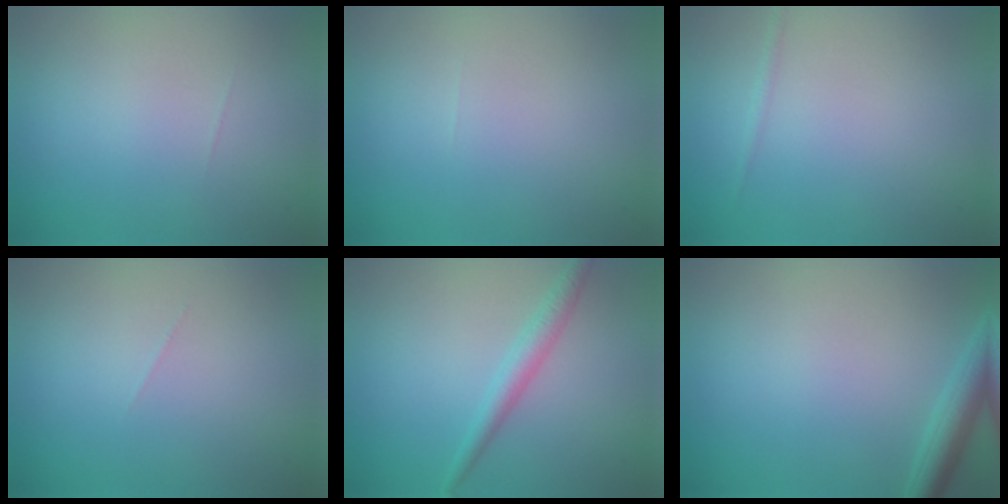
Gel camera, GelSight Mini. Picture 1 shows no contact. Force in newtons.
{"total": 0.0}
{"total": 0.6, "press": 0.6, "slide": 0.0}
{"total": 0.0}
{"total": 2.2, "press": 2.2, "slide": 0.1}
{"total": 3.0, "press": 2.9, "slide": 0.2}